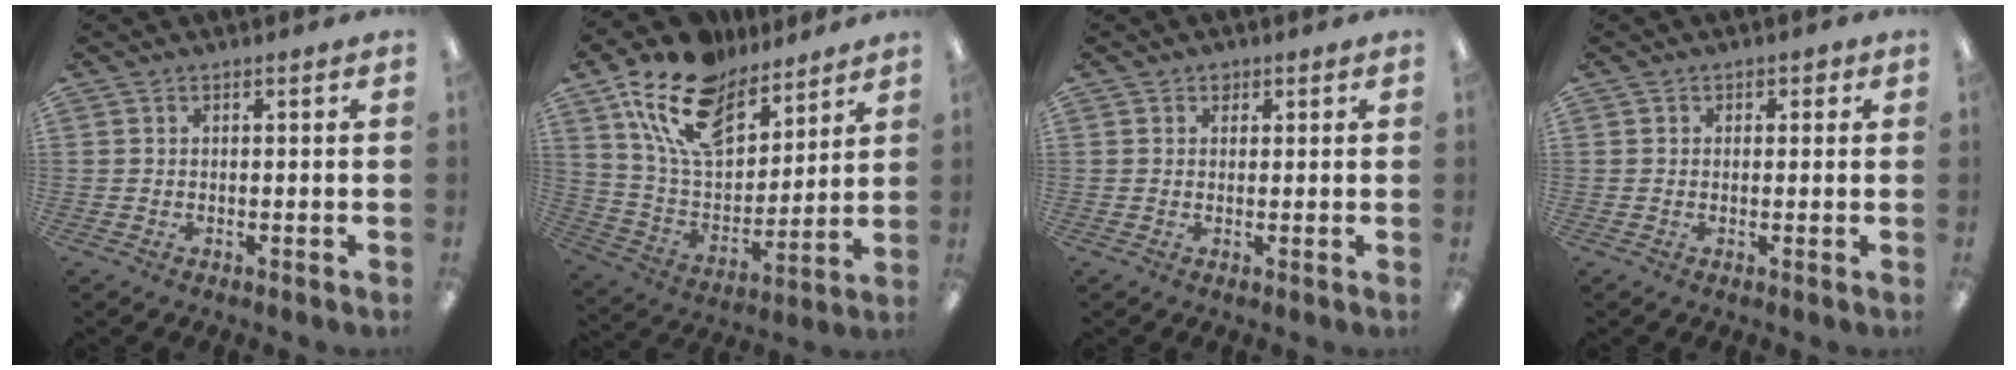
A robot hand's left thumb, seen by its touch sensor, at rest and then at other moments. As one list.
[{"total": 18.8, "force": [12.6, 10.3, 9.5], "torque": [-0.186, -0.061, 0.231]}, {"total": 1.5, "force": [0.8, 1.2, 0.4], "torque": [0.007, -0.004, 0.011]}, {"total": 1.3, "force": [0.0, 1.2, 0.4], "torque": [0.000, 0.002, -0.003]}]